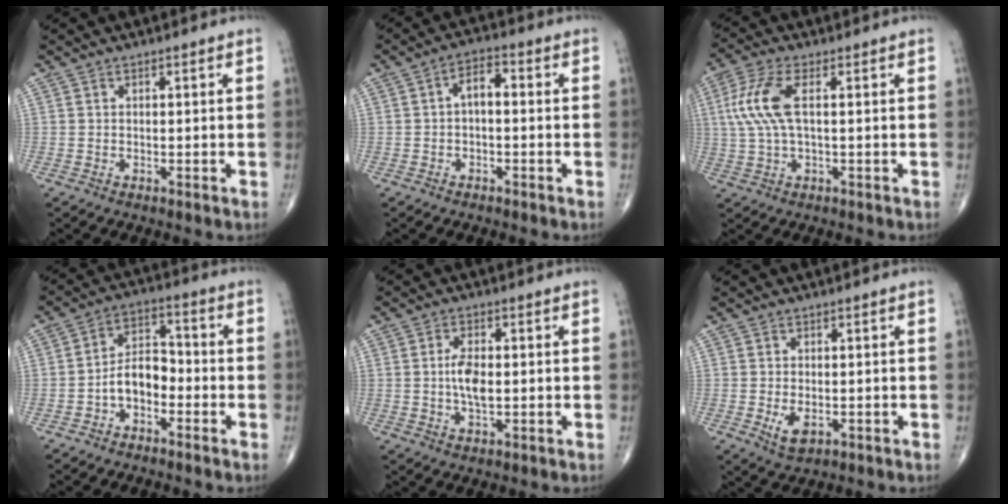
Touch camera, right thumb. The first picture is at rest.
{"total": 4.2, "force": [-0.2, 2.2, 3.5], "torque": [-0.051, 0.020, -0.012]}
{"total": 8.8, "force": [1.5, 3.3, 8.0], "torque": [-0.205, 0.015, 0.030]}
{"total": 7.2, "force": [-2.7, 4.5, 4.9], "torque": [-0.068, 0.039, -0.059]}
{"total": 5.3, "force": [0.0, 2.4, 4.7], "torque": [-0.091, -0.003, -0.002]}
{"total": 3.7, "force": [-0.9, 2.1, 2.9], "torque": [-0.049, -0.007, -0.009]}